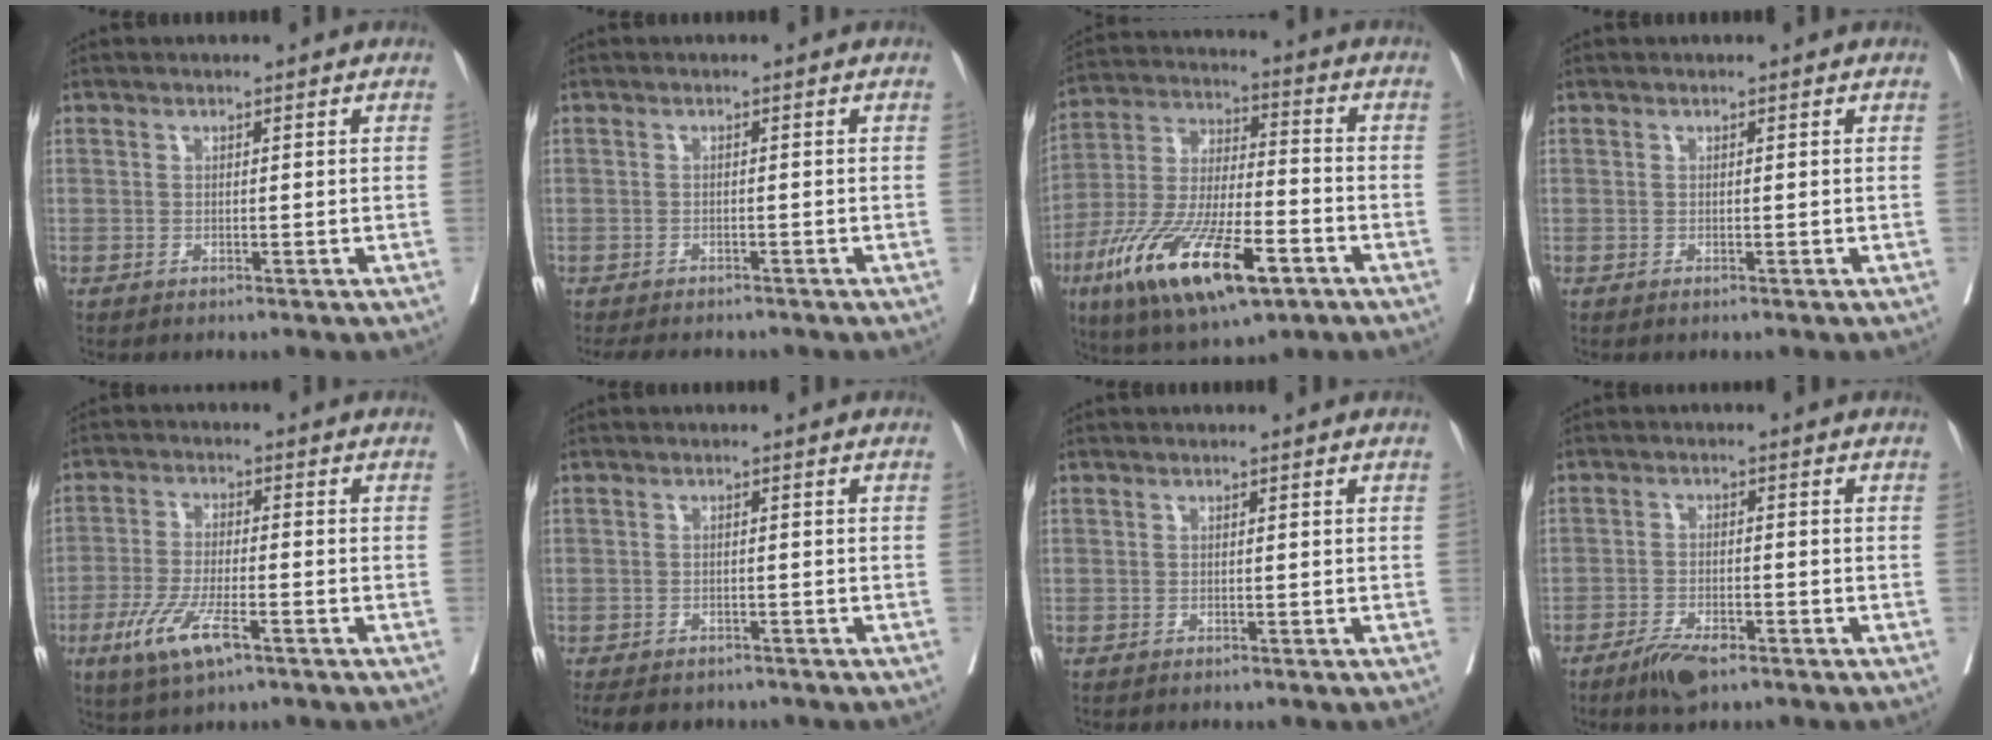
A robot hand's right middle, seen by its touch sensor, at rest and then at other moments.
{"total": 6.4, "force": [-5.6, 2.0, 2.4], "torque": [-0.029, -0.004, -0.074]}
{"total": 19.4, "force": [-9.4, 5.4, 16.1], "torque": [-0.328, -0.028, -0.160]}
{"total": 0.0}
{"total": 8.1, "force": [-4.0, 1.8, 6.7], "torque": [-0.141, -0.017, -0.070]}
{"total": 7.4, "force": [-6.0, 3.4, 2.7], "torque": [-0.041, -0.004, -0.079]}
{"total": 0.0}
{"total": 4.7, "force": [-3.4, 1.2, 3.1], "torque": [-0.063, -0.005, -0.058]}